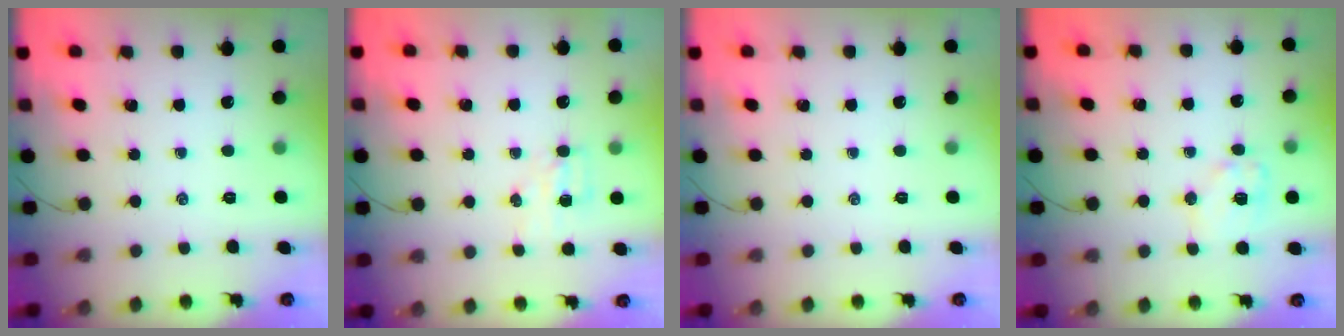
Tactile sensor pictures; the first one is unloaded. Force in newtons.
{"total": 4.1, "press": 4.0, "slide": 1.0}
{"total": 0.0}
{"total": 9.0, "press": 9.0, "slide": 1.2}